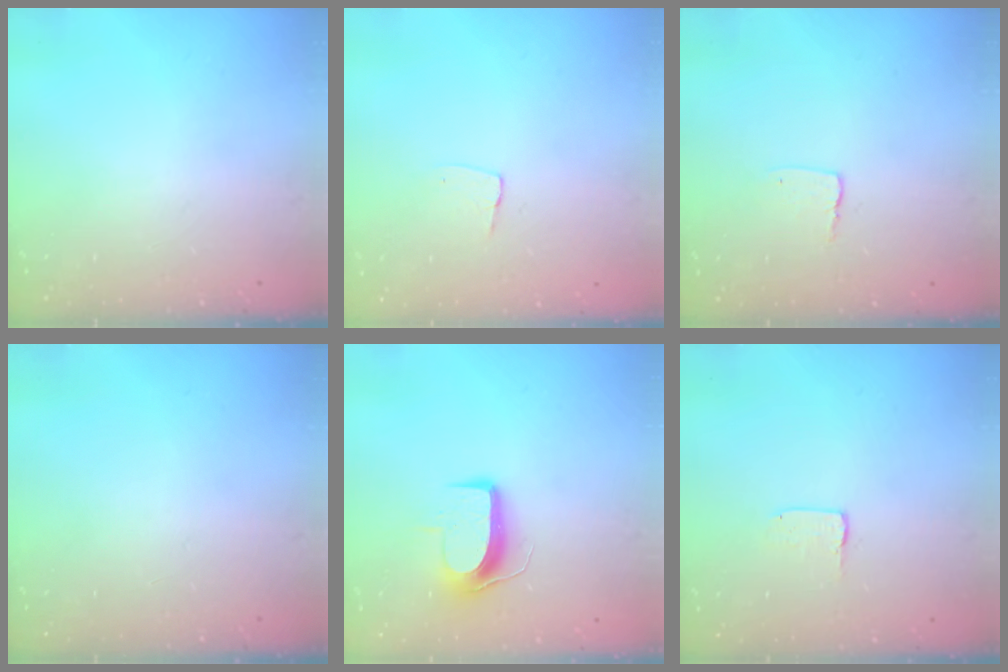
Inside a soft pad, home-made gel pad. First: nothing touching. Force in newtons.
{"total": 4.1, "press": 4.1, "slide": 0.3}
{"total": 3.6, "press": 3.6, "slide": 0.3}
{"total": 0.0}
{"total": 8.8, "press": 8.8, "slide": 0.2}
{"total": 2.0, "press": 2.0, "slide": 0.0}